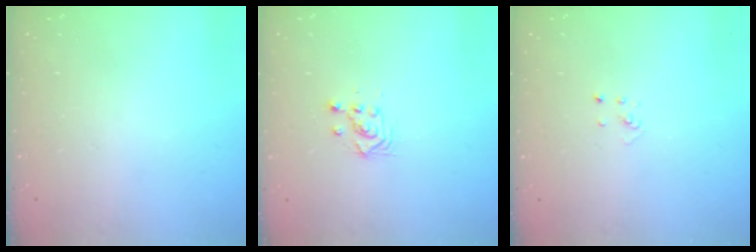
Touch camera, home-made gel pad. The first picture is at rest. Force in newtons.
{"total": 2.3, "press": 2.3, "slide": 0.1}
{"total": 2.1, "press": 2.1, "slide": 0.1}